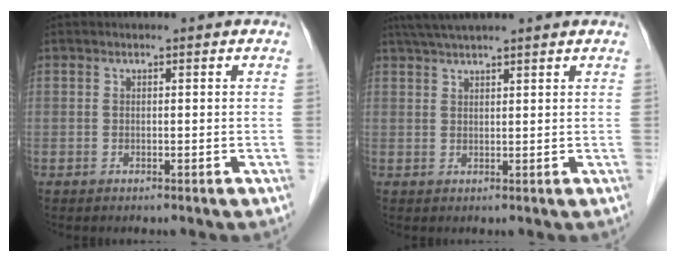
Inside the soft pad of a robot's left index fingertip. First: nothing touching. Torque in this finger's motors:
{"motor_torque": [0.37, -0.82, 0.33, 0.05]}